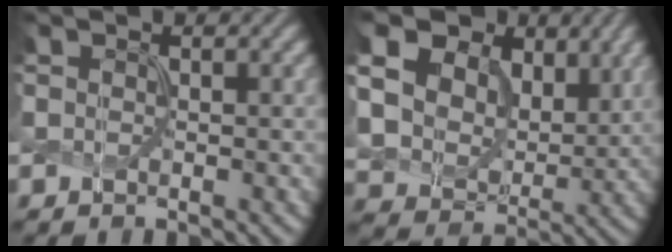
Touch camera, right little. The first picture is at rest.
{"total": 14.5, "force": [6.6, 11.0, 6.8], "torque": [-0.182, 0.018, 0.140]}